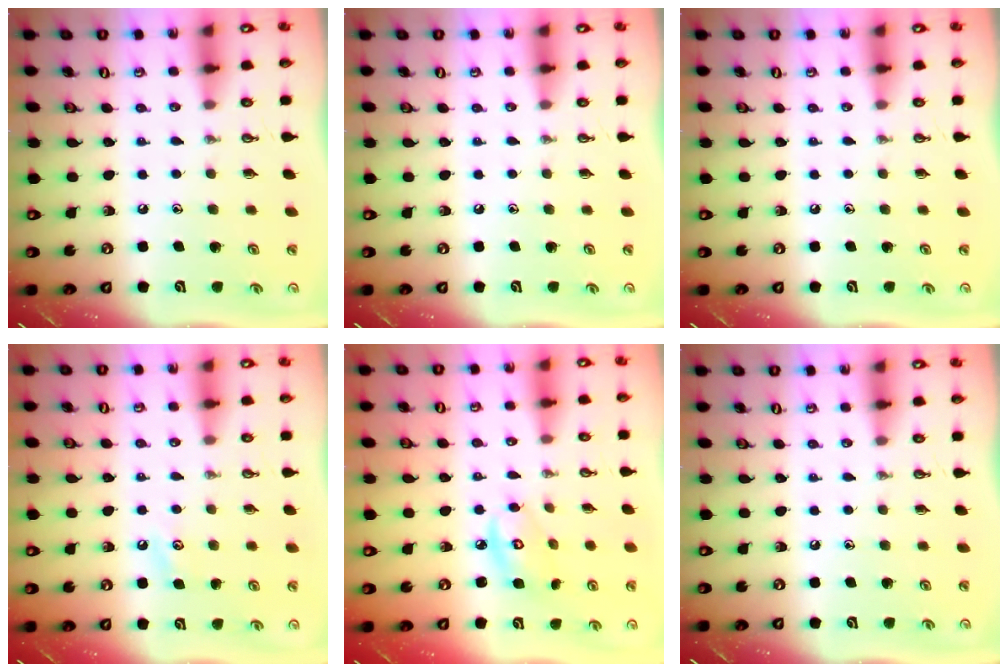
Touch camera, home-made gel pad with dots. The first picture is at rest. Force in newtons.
{"total": 0.0}
{"total": 0.0}
{"total": 2.8, "press": 2.7, "slide": 0.5}
{"total": 6.7, "press": 6.7, "slide": 0.3}
{"total": 0.0}